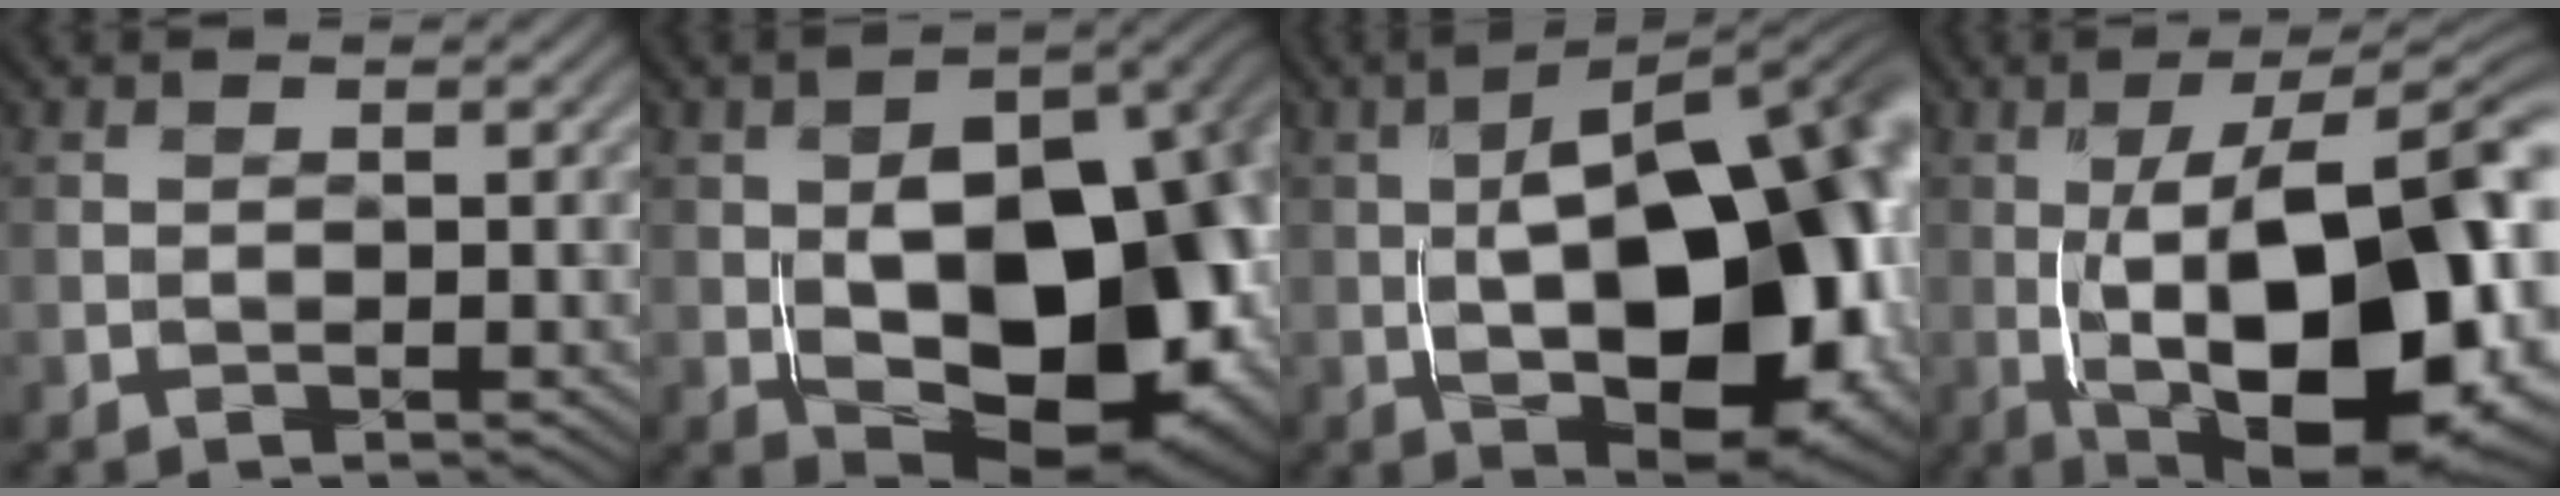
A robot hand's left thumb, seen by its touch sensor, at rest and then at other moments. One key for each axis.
{"total": 18.0, "fx": -1.8, "fy": 10.7, "fz": 14.4, "tx": -0.182, "ty": -0.018, "tz": -0.010}
{"total": 18.3, "fx": -1.5, "fy": 8.8, "fz": 16.0, "tx": -0.208, "ty": 0.006, "tz": -0.035}
{"total": 19.4, "fx": -2.7, "fy": 7.4, "fz": 17.7, "tx": -0.268, "ty": 0.012, "tz": -0.044}